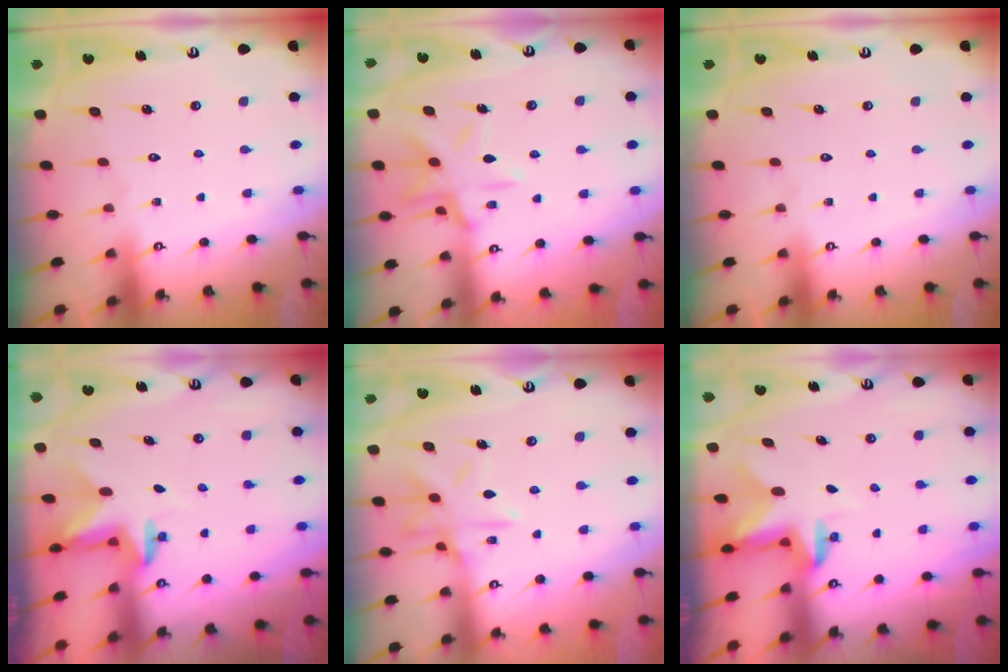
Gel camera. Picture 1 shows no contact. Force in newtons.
{"total": 13.1, "press": 13.1, "slide": 0.9}
{"total": 0.0}
{"total": 2.4, "press": 2.4, "slide": 0.4}
{"total": 11.8, "press": 11.7, "slide": 0.9}
{"total": 2.7, "press": 2.6, "slide": 0.5}